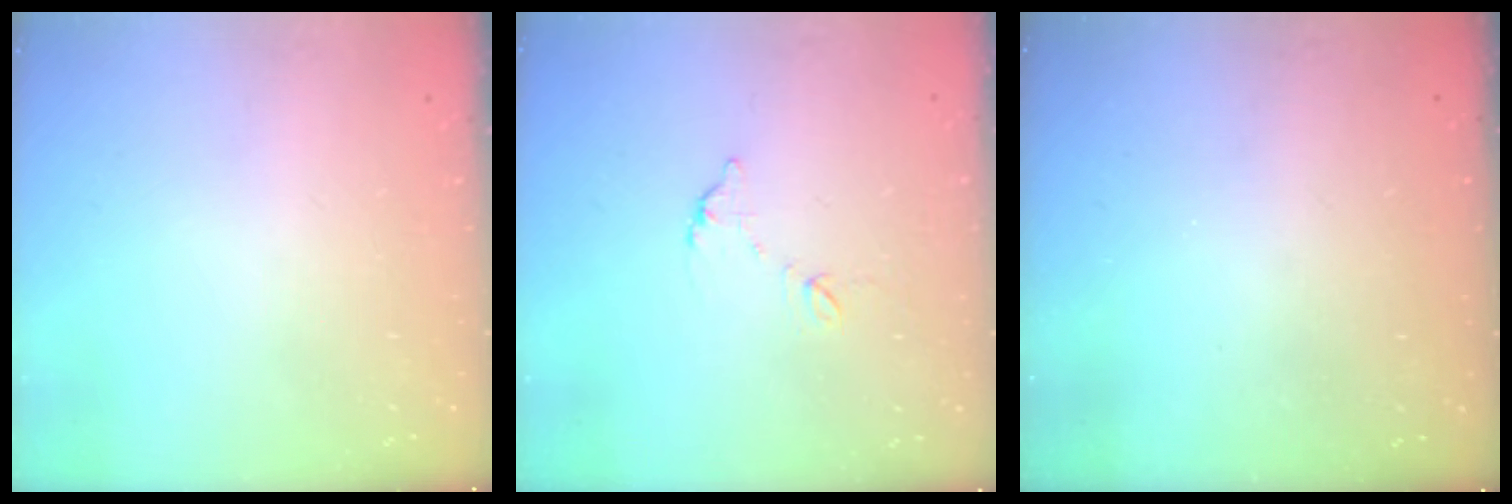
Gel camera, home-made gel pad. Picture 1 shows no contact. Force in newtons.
{"total": 6.2, "press": 6.2, "slide": 0.4}
{"total": 3.3, "press": 3.3, "slide": 0.1}